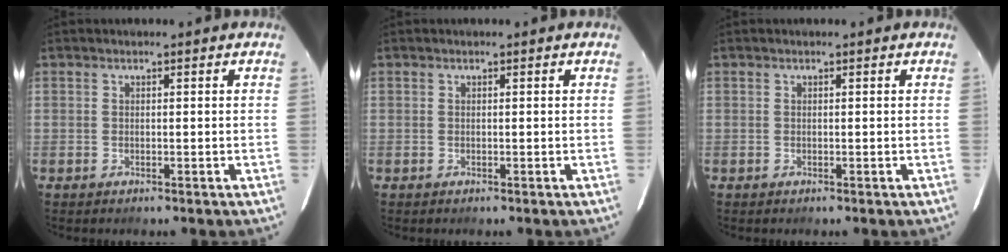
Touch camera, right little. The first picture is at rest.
{"total": 0.0}
{"total": 0.0}